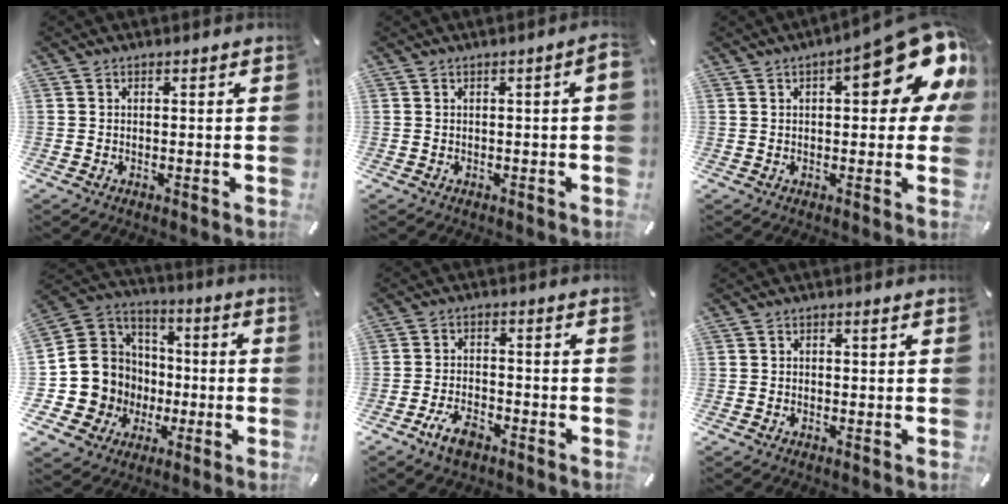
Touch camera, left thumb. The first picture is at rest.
{"total": 1.9, "force": [-0.1, 0.2, 1.8], "torque": [-0.029, -0.001, -0.002]}
{"total": 18.4, "force": [7.0, 6.8, 15.6], "torque": [-0.189, -0.042, 0.108]}
{"total": 14.0, "force": [-2.9, 13.6, 1.4], "torque": [-0.033, 0.006, -0.030]}
{"total": 6.0, "force": [-3.7, 3.0, 3.6], "torque": [-0.071, 0.019, -0.069]}
{"total": 0.7, "force": [0.0, 0.5, 0.4], "torque": [-0.008, 0.005, -0.003]}